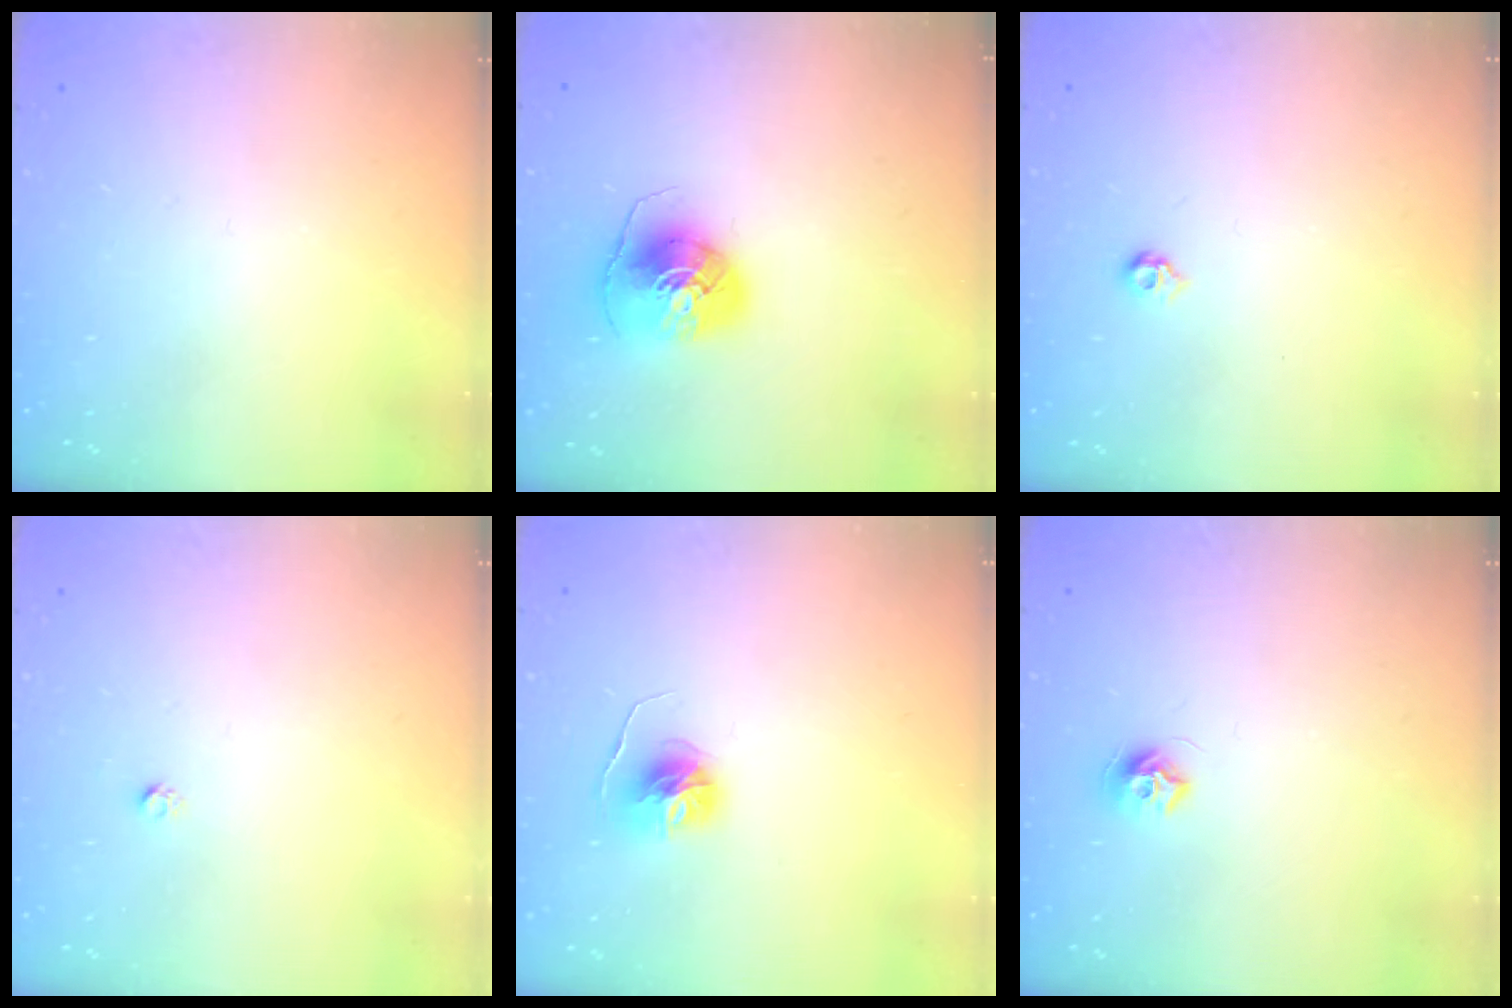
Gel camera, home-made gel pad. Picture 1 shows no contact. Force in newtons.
{"total": 8.1, "press": 8.0, "slide": 1.2}
{"total": 4.2, "press": 4.1, "slide": 0.8}
{"total": 1.6, "press": 1.5, "slide": 0.1}
{"total": 6.4, "press": 6.4, "slide": 0.6}
{"total": 7.6, "press": 7.5, "slide": 0.5}